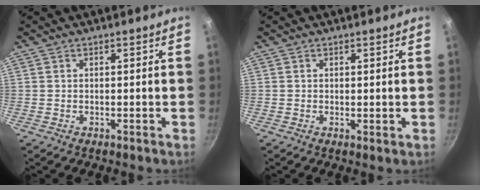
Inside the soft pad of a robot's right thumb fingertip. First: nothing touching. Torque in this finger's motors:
{"motor_torque": [-0.33, 0.06, -0.16, 0.03, 0.02]}